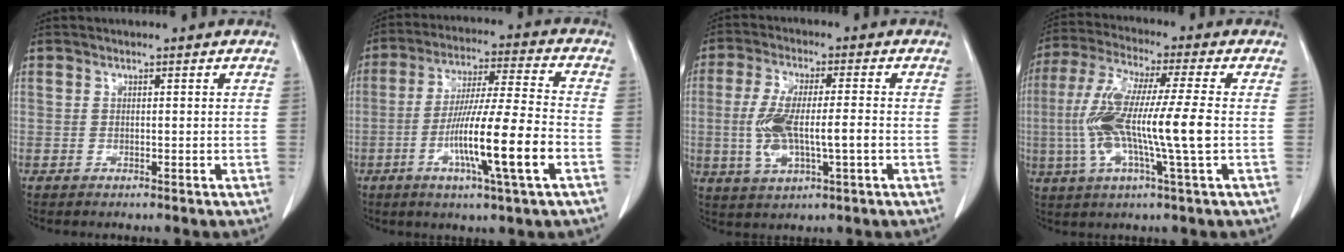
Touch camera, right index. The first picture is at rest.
{"total": 14.5, "force": [-4.8, -0.3, 13.6], "torque": [-0.249, -0.009, -0.086]}
{"total": 9.5, "force": [-1.4, 2.4, 9.1], "torque": [-0.190, 0.006, -0.018]}
{"total": 14.5, "force": [-1.5, 0.3, 14.4], "torque": [-0.290, -0.001, -0.036]}